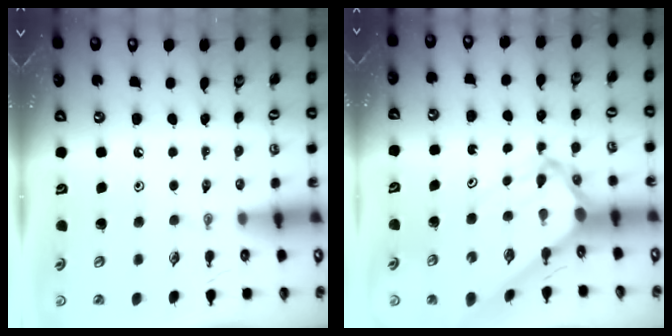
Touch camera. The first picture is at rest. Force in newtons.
{"total": 6.9, "press": 6.9, "slide": 0.6}